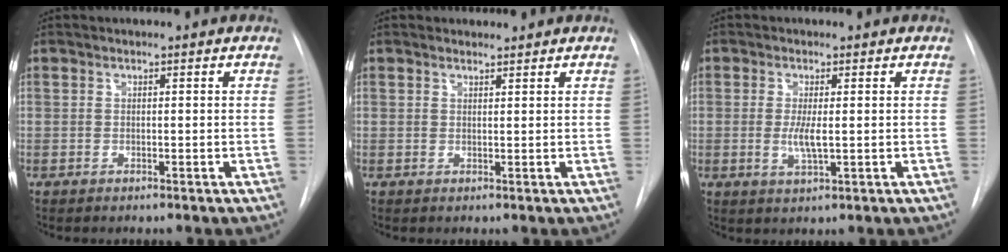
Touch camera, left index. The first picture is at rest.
{"total": 1.0, "force": [1.0, 0.3, -0.1], "torque": [-0.007, 0.001, 0.016]}
{"total": 3.4, "force": [-0.1, 0.6, 3.3], "torque": [-0.068, -0.008, 0.001]}